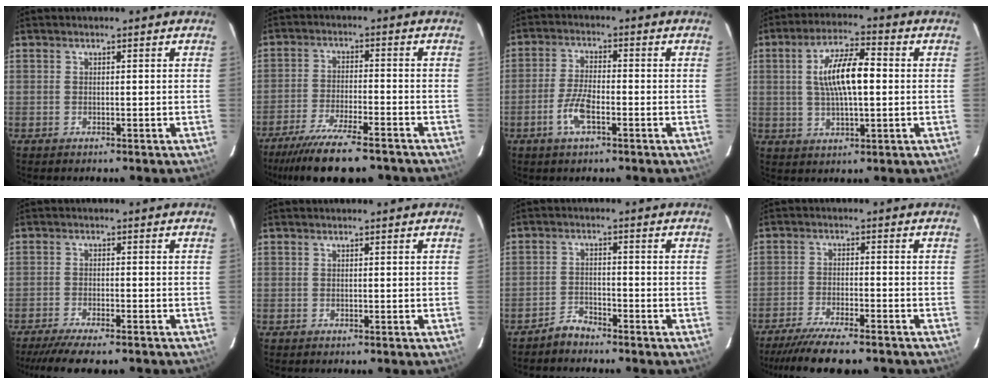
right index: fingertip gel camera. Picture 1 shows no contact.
{"total": 14.9, "force": [-12.2, 2.9, 8.1], "torque": [-0.173, -0.030, -0.199]}
{"total": 6.2, "force": [-2.8, 2.1, 5.1], "torque": [-0.113, 0.001, -0.056]}
{"total": 10.6, "force": [1.0, 3.3, 10.0], "torque": [-0.183, 0.012, 0.019]}
{"total": 9.4, "force": [-7.9, 1.4, 4.8], "torque": [-0.111, -0.026, -0.132]}
{"total": 0.0}
{"total": 3.0, "force": [-2.9, 0.9, 0.4], "torque": [-0.014, 0.006, -0.053]}
{"total": 11.9, "force": [-10.2, 1.8, 5.9], "torque": [-0.133, -0.027, -0.167]}